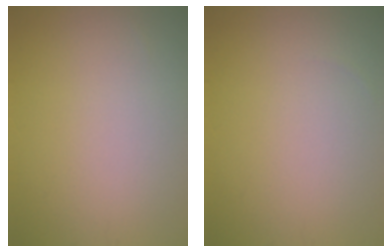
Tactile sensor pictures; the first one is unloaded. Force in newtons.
{"total": 0.0}